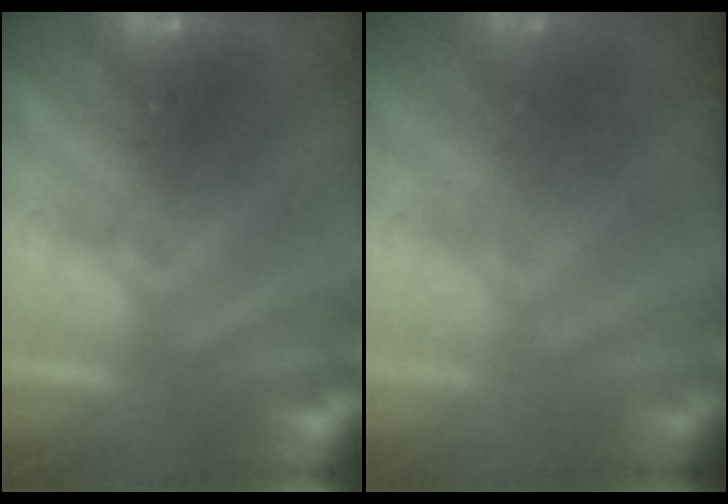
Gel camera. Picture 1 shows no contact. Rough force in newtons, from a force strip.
{"total": 1.4}